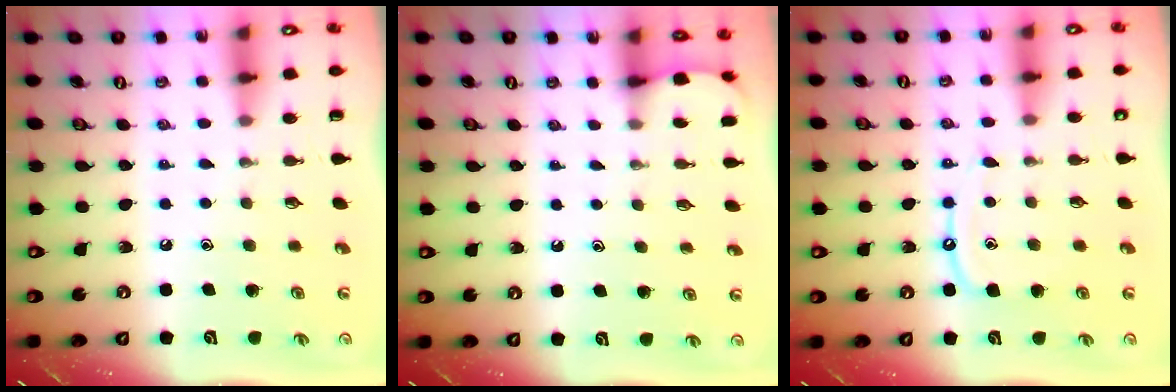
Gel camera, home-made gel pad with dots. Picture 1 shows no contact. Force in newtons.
{"total": 1.8, "press": 1.8, "slide": 0.2}
{"total": 8.1, "press": 8.1, "slide": 0.8}